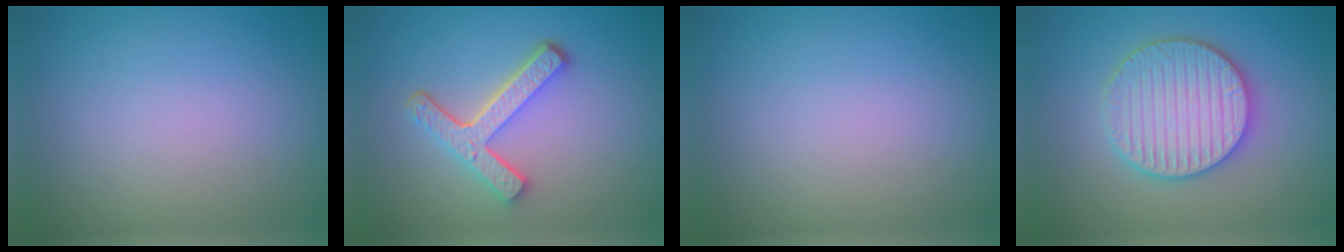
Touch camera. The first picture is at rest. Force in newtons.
{"total": 4.7, "press": 3.6, "slide": 3.1}
{"total": 0.0}
{"total": 5.9, "press": 5.8, "slide": 1.1}